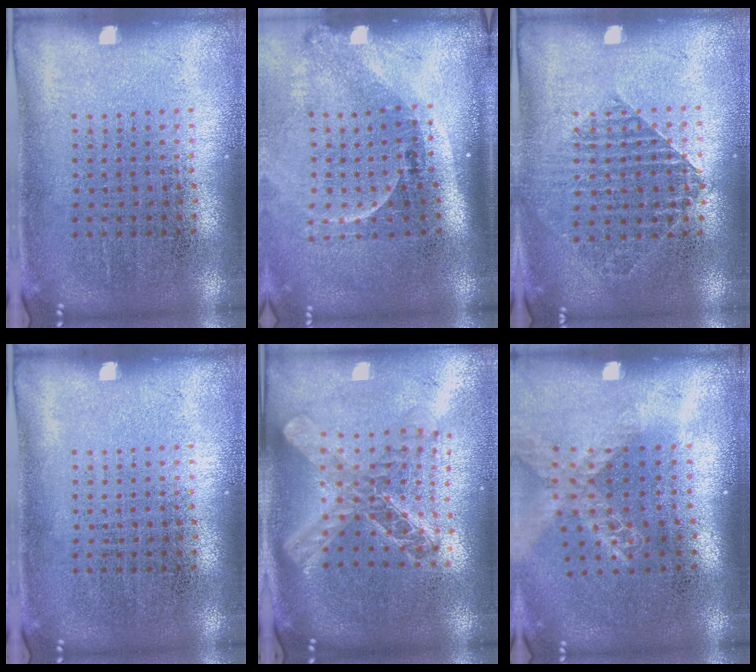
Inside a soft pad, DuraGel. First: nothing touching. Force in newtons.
{"total": 2.2, "press": 1.6, "slide": 1.6}
{"total": 1.3, "press": 1.2, "slide": 0.4}
{"total": 0.0}
{"total": 2.3, "press": 1.8, "slide": 1.4}
{"total": 1.5, "press": 1.3, "slide": 0.8}